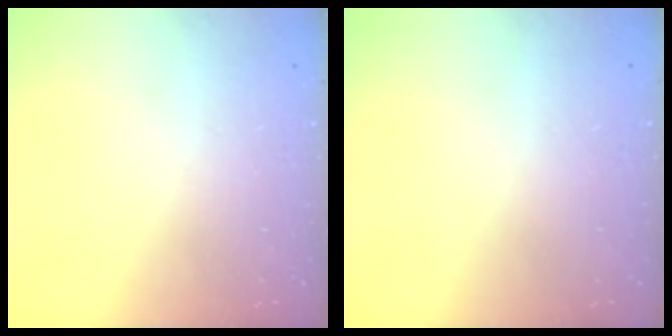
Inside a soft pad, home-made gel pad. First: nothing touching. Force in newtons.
{"total": 0.6, "press": 0.5, "slide": 0.2}